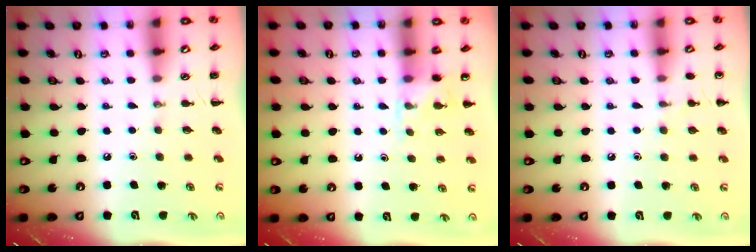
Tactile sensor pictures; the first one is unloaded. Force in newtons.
{"total": 6.0, "press": 5.8, "slide": 1.5}
{"total": 5.9, "press": 5.7, "slide": 1.7}